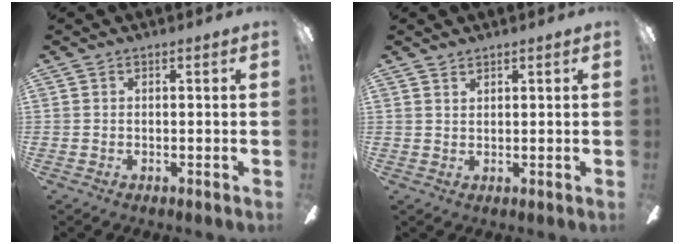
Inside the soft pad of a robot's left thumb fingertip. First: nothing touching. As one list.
[{"total": 1.4, "force": [1.3, 0.3, 0.1], "torque": [-0.002, -0.002, 0.025]}]